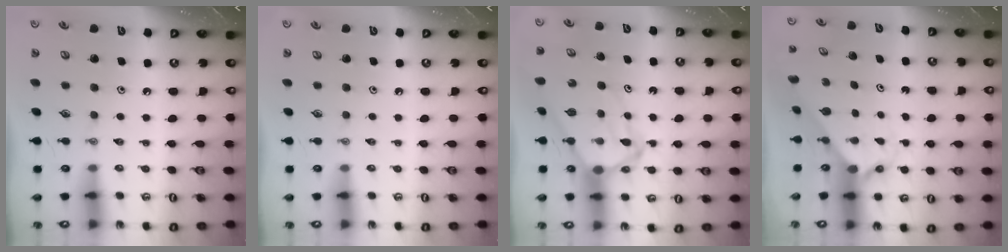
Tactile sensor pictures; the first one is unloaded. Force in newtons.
{"total": 0.0}
{"total": 7.9, "press": 7.8, "slide": 0.8}
{"total": 1.6, "press": 1.6, "slide": 0.1}